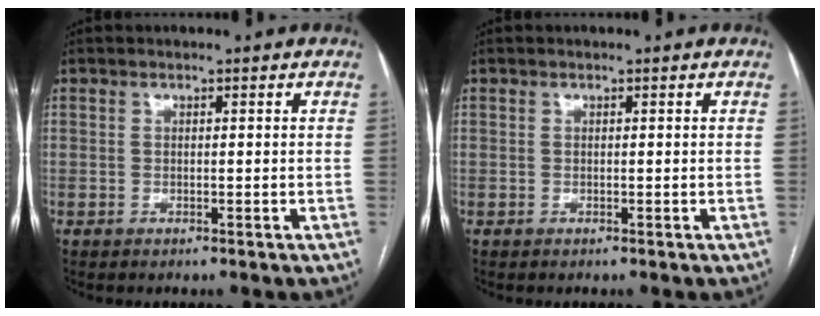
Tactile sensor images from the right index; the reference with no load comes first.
{"total": 0.0}